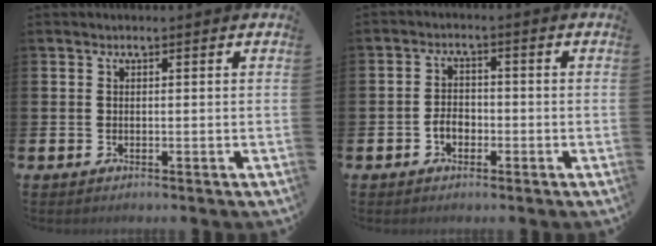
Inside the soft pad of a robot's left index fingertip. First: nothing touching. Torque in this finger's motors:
{"motor_torque": [0.23, -0.11, 0.07, 0.02]}